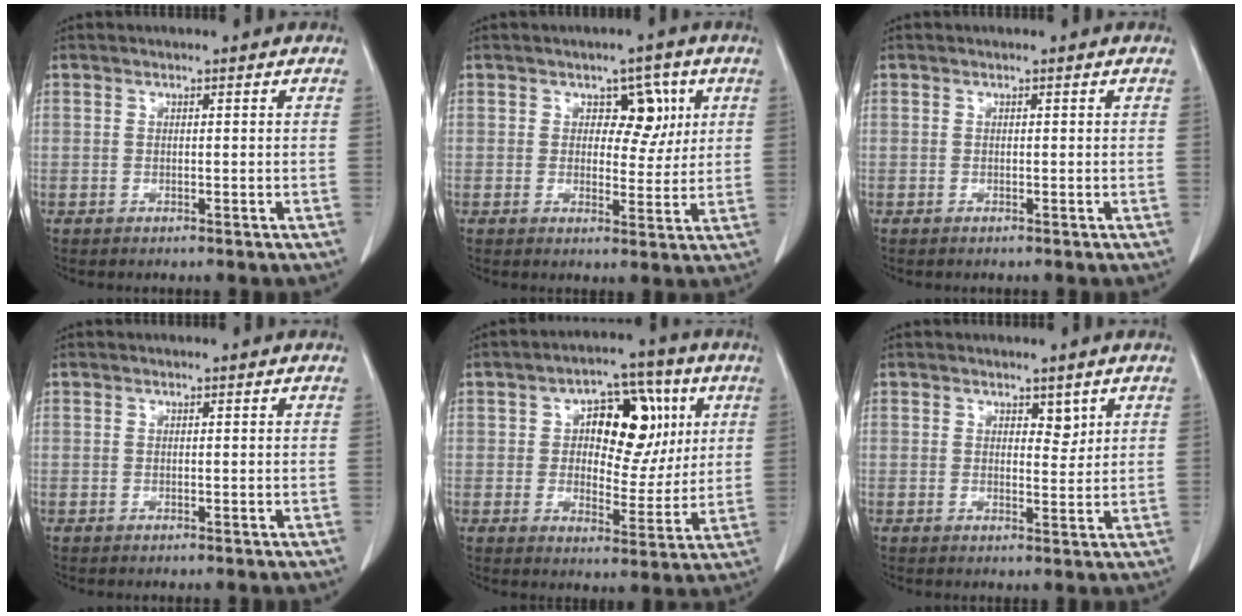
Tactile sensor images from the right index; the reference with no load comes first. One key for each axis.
{"total": 5.4, "fx": 1.8, "fy": 3.4, "fz": 3.8, "tx": -0.040, "ty": 0.008, "tz": 0.028}
{"total": 0.0}
{"total": 0.0}
{"total": 12.3, "fx": 3.4, "fy": 6.8, "fz": 9.7, "tx": -0.127, "ty": 0.029, "tz": 0.055}
{"total": 2.2, "fx": 1.4, "fy": 1.2, "fz": 1.3, "tx": -0.013, "ty": -0.009, "tz": 0.024}